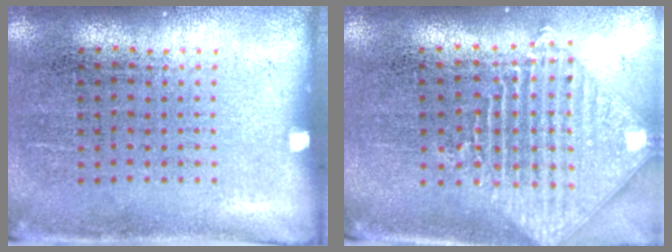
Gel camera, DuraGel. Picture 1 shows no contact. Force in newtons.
{"total": 2.0, "press": 1.7, "slide": 1.1}